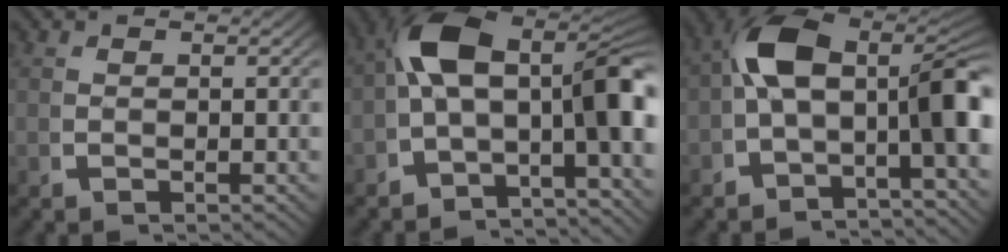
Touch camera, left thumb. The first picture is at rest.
{"total": 13.1, "force": [-1.6, 8.4, 10.0], "torque": [-0.160, -0.036, -0.027]}
{"total": 11.7, "force": [-1.4, 7.4, 9.0], "torque": [-0.151, -0.028, -0.021]}